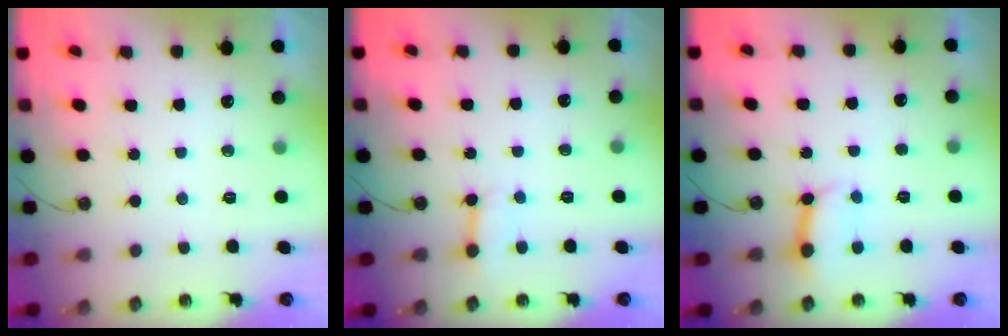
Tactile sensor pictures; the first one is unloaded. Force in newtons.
{"total": 3.0, "press": 3.0, "slide": 0.3}
{"total": 8.9, "press": 8.8, "slide": 0.7}